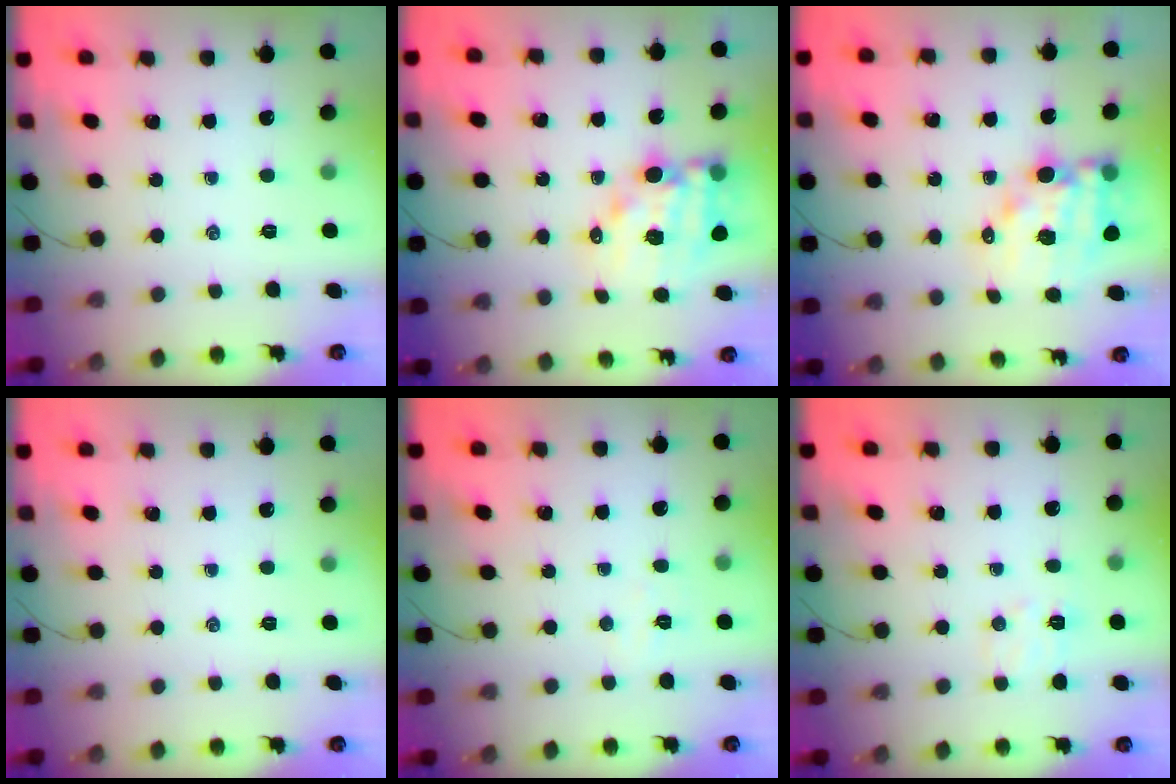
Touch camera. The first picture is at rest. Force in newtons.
{"total": 13.1, "press": 12.6, "slide": 3.4}
{"total": 13.1, "press": 12.6, "slide": 3.4}
{"total": 0.0}
{"total": 2.7, "press": 2.6, "slide": 0.7}
{"total": 6.7, "press": 6.6, "slide": 1.3}